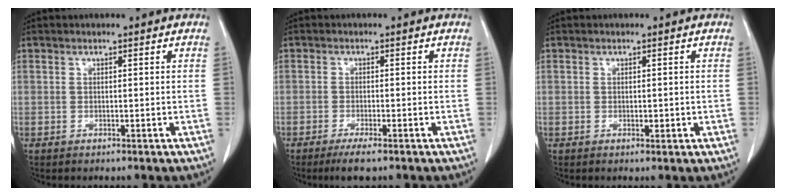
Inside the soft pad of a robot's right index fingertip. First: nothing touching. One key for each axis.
{"total": 3.5, "fx": -2.5, "fy": 0.2, "fz": 2.4, "tx": -0.044, "ty": -0.009, "tz": -0.043}
{"total": 1.1, "fx": -0.1, "fy": 0.7, "fz": 0.9, "tx": -0.008, "ty": -0.001, "tz": 0.002}